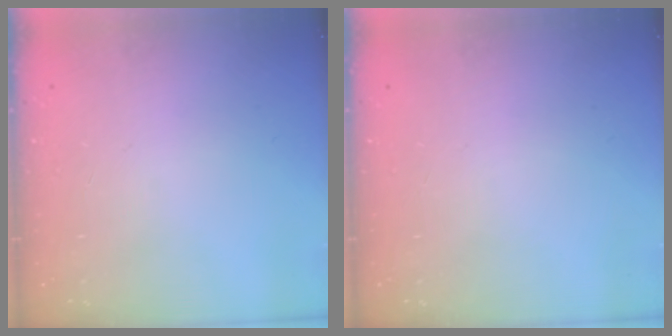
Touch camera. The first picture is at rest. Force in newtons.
{"total": 0.0}